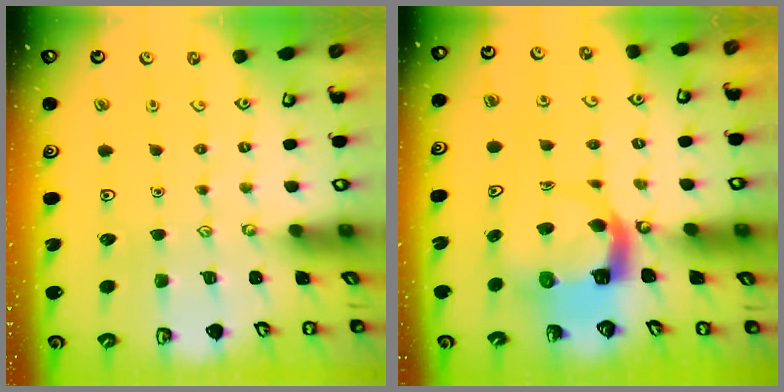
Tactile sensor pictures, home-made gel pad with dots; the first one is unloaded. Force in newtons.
{"total": 5.3, "press": 5.3, "slide": 0.7}